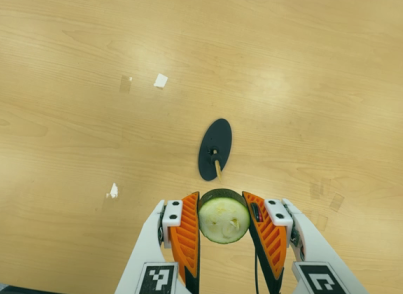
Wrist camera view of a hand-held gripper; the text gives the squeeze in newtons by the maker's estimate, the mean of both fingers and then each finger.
{"total": 9.9, "left": 9.0, "right": 10.9}